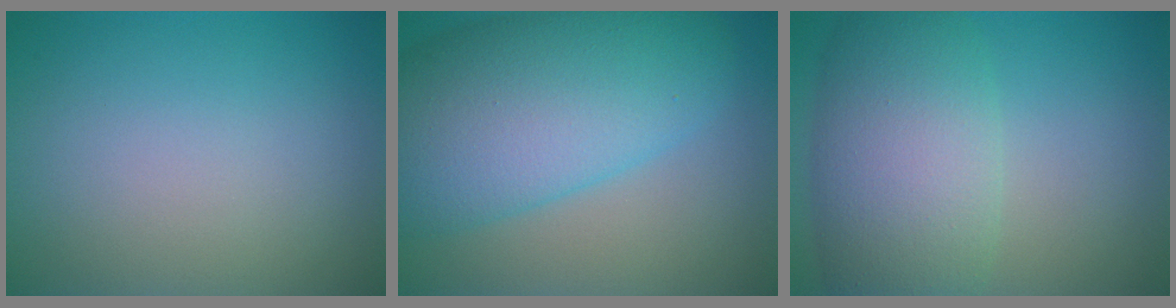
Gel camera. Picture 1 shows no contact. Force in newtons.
{"total": 11.8, "press": 11.8, "slide": 0.3}
{"total": 8.4, "press": 8.4, "slide": 0.3}